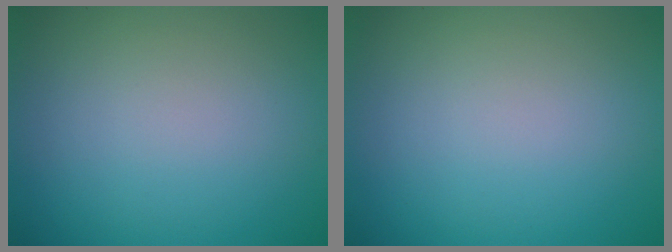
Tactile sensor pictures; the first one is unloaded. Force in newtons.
{"total": 0.0}